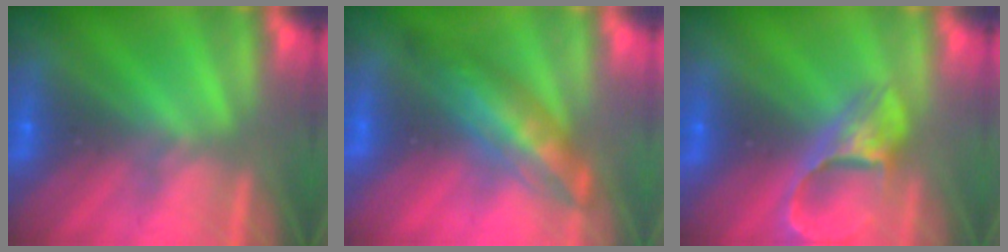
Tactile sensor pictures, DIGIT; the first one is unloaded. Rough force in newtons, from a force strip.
{"total": 2.9}
{"total": 4.8}